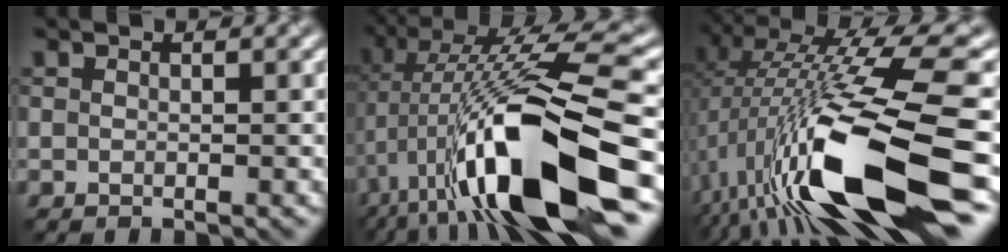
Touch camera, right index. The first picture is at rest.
{"total": 14.3, "force": [-4.1, 3.3, 13.3], "torque": [-0.229, 0.012, -0.066]}
{"total": 14.7, "force": [-3.5, 3.7, 13.8], "torque": [-0.254, -0.010, -0.051]}